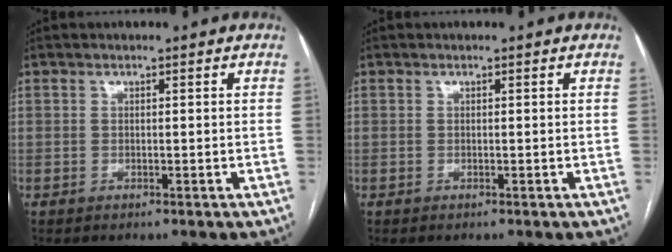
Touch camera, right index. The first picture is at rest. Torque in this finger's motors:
{"motor_torque": [0.00, 0.00, 0.00, 0.00]}